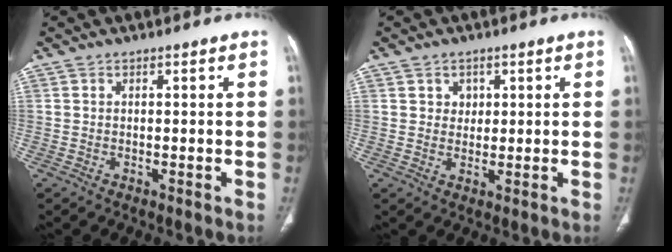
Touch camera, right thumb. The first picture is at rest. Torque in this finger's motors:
{"motor_torque": [-0.12, 0.11, -0.36, 0.15, 0.07]}